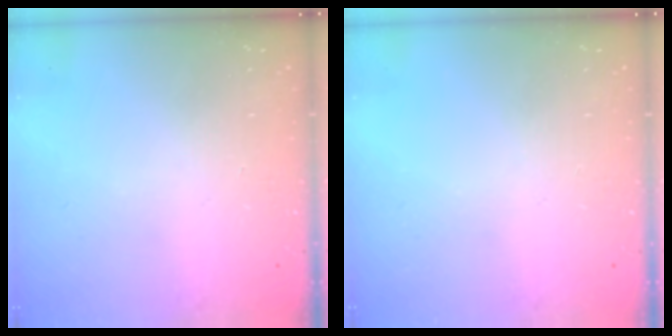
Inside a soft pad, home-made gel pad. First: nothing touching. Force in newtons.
{"total": 0.0}